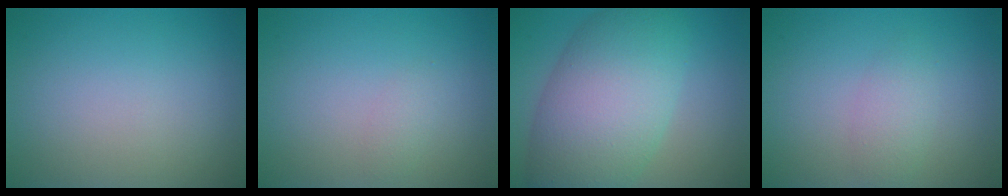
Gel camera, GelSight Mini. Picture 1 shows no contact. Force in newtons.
{"total": 0.8, "press": 0.8, "slide": 0.0}
{"total": 10.6, "press": 10.6, "slide": 0.3}
{"total": 1.9, "press": 1.9, "slide": 0.1}